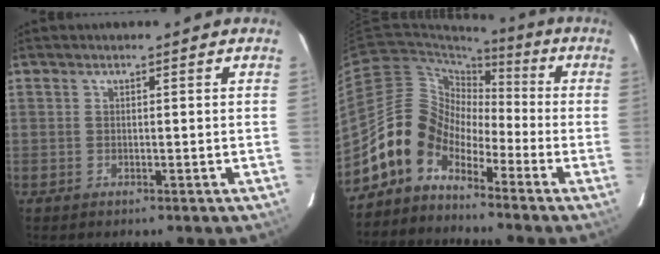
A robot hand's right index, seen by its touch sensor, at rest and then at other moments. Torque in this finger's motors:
{"motor_torque": [0.49, -0.48, 0.08, -0.06]}